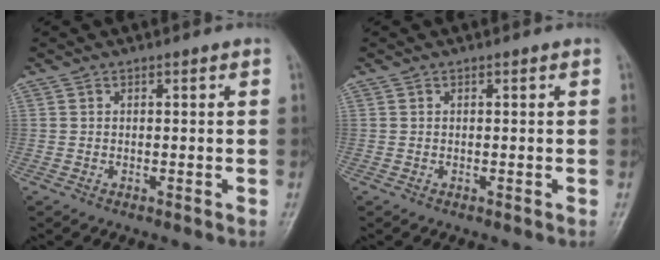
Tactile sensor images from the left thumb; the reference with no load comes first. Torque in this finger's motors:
{"motor_torque": [0.00, 0.00, 0.00, 0.00, 0.00]}